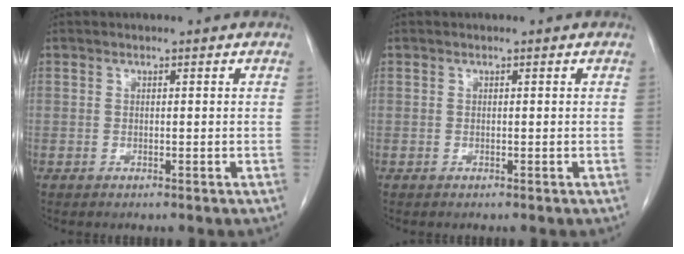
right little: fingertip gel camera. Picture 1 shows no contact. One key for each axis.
{"total": 0.0}